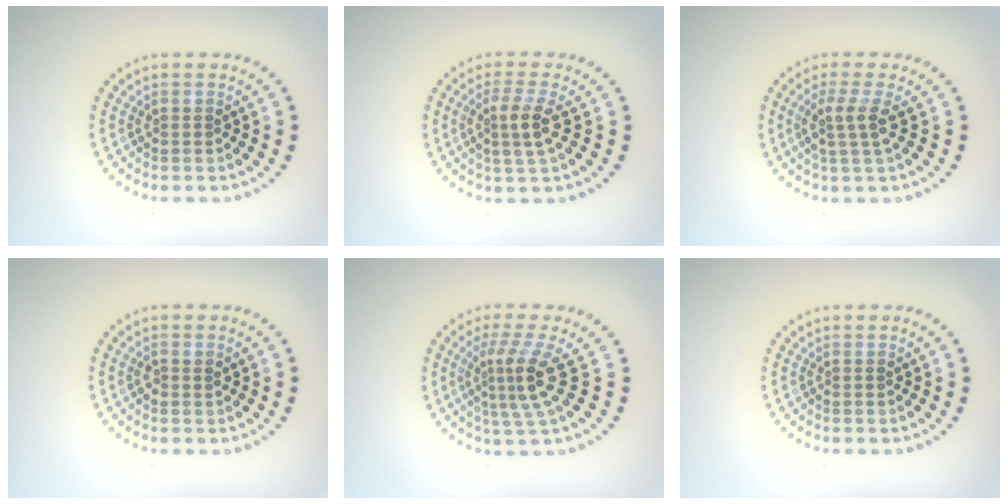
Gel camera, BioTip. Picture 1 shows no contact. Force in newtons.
{"total": 2.7, "press": 2.4, "slide": 1.2}
{"total": 2.6, "press": 2.0, "slide": 1.6}
{"total": 0.8, "press": 0.7, "slide": 0.2}
{"total": 4.0, "press": 2.6, "slide": 3.0}
{"total": 0.0}